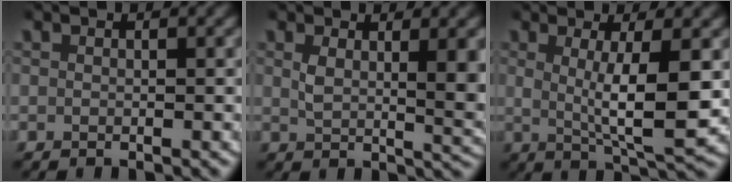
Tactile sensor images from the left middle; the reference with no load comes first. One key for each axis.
{"total": 4.3, "fx": 1.1, "fy": 1.2, "fz": 4.0, "tx": -0.047, "ty": -0.011, "tz": 0.024}
{"total": 6.4, "fx": 1.2, "fy": 1.4, "fz": 6.1, "tx": -0.093, "ty": -0.015, "tz": 0.025}